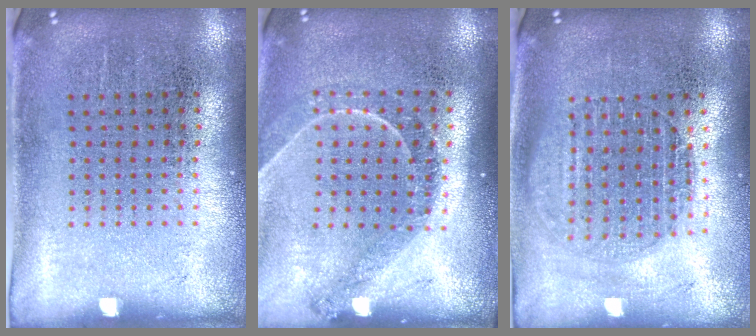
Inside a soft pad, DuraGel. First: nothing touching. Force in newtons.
{"total": 1.2, "press": 1.2, "slide": 0.2}
{"total": 1.6, "press": 1.5, "slide": 0.7}